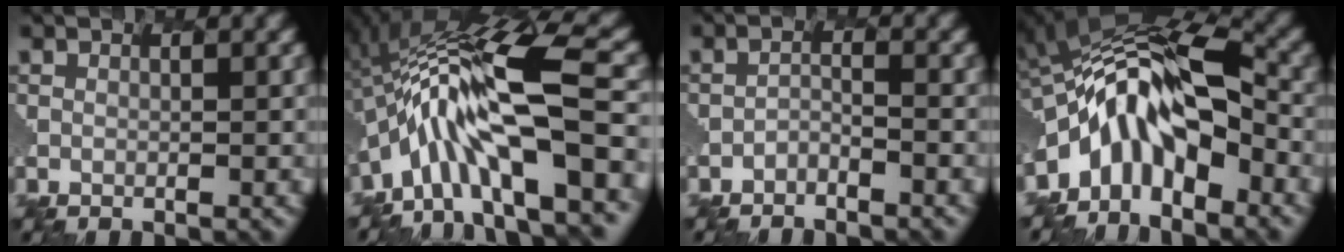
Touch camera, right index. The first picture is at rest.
{"total": 12.7, "force": [-2.2, 4.0, 11.9], "torque": [-0.224, 0.028, -0.037]}
{"total": 2.0, "force": [-1.8, -0.5, -0.9], "torque": [-0.013, 0.000, -0.031]}
{"total": 8.0, "force": [-4.4, 3.5, 5.7], "torque": [-0.119, 0.014, -0.089]}